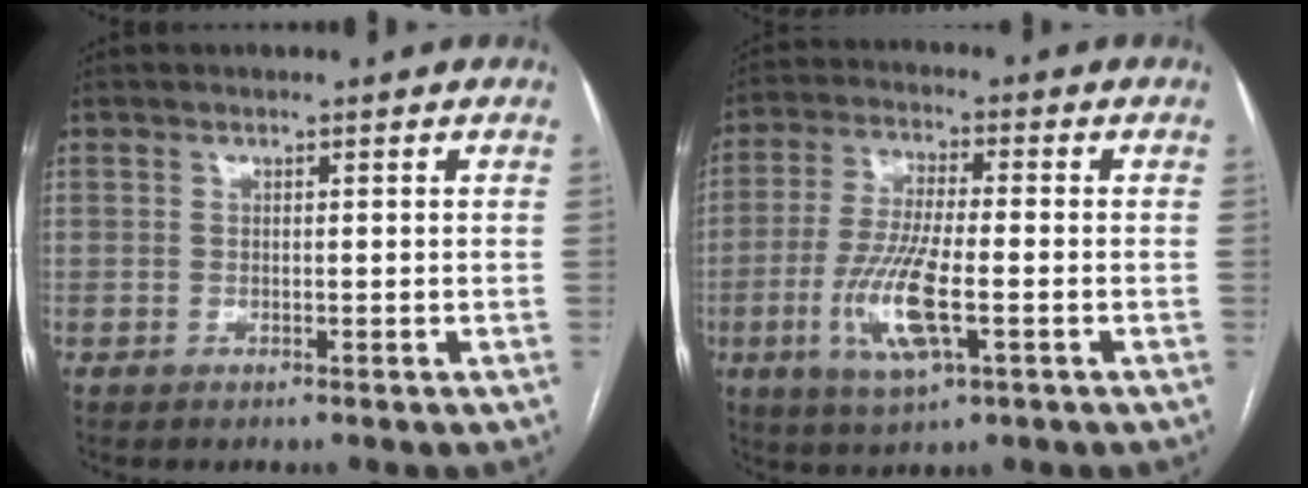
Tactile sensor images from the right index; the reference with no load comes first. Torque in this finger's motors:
{"motor_torque": [1.67, -0.47, 0.80, 0.21]}